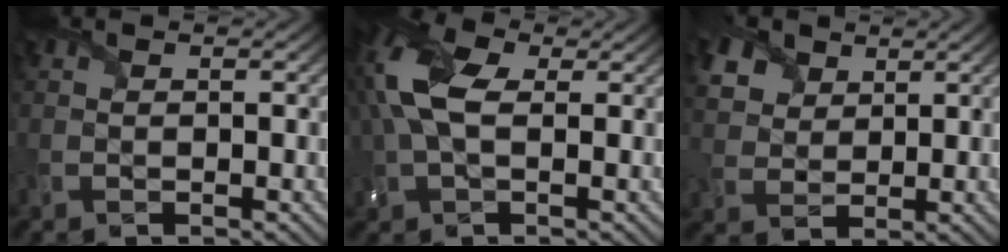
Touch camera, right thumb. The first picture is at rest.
{"total": 10.4, "force": [1.9, 6.0, 8.3], "torque": [-0.224, 0.019, 0.024]}
{"total": 6.1, "force": [3.5, 4.2, 2.7], "torque": [-0.112, 0.011, 0.065]}